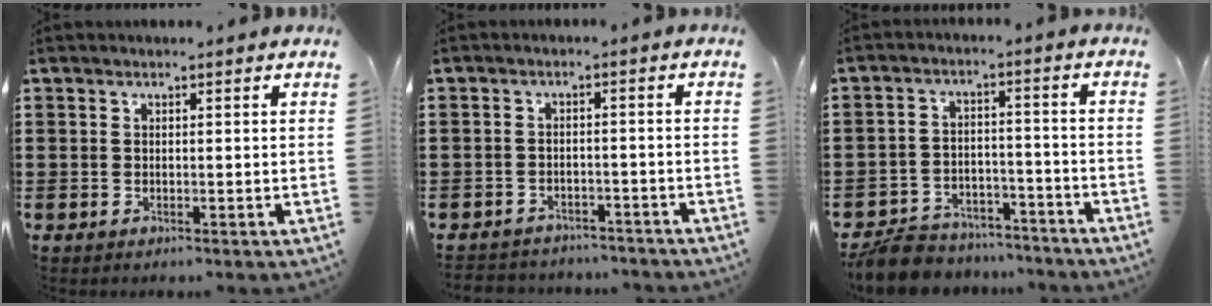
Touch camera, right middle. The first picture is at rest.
{"total": 2.6, "force": [-2.6, 0.4, -0.4], "torque": [-0.002, -0.002, -0.057]}
{"total": 6.9, "force": [-6.7, 1.5, 1.0], "torque": [-0.027, 0.016, -0.133]}